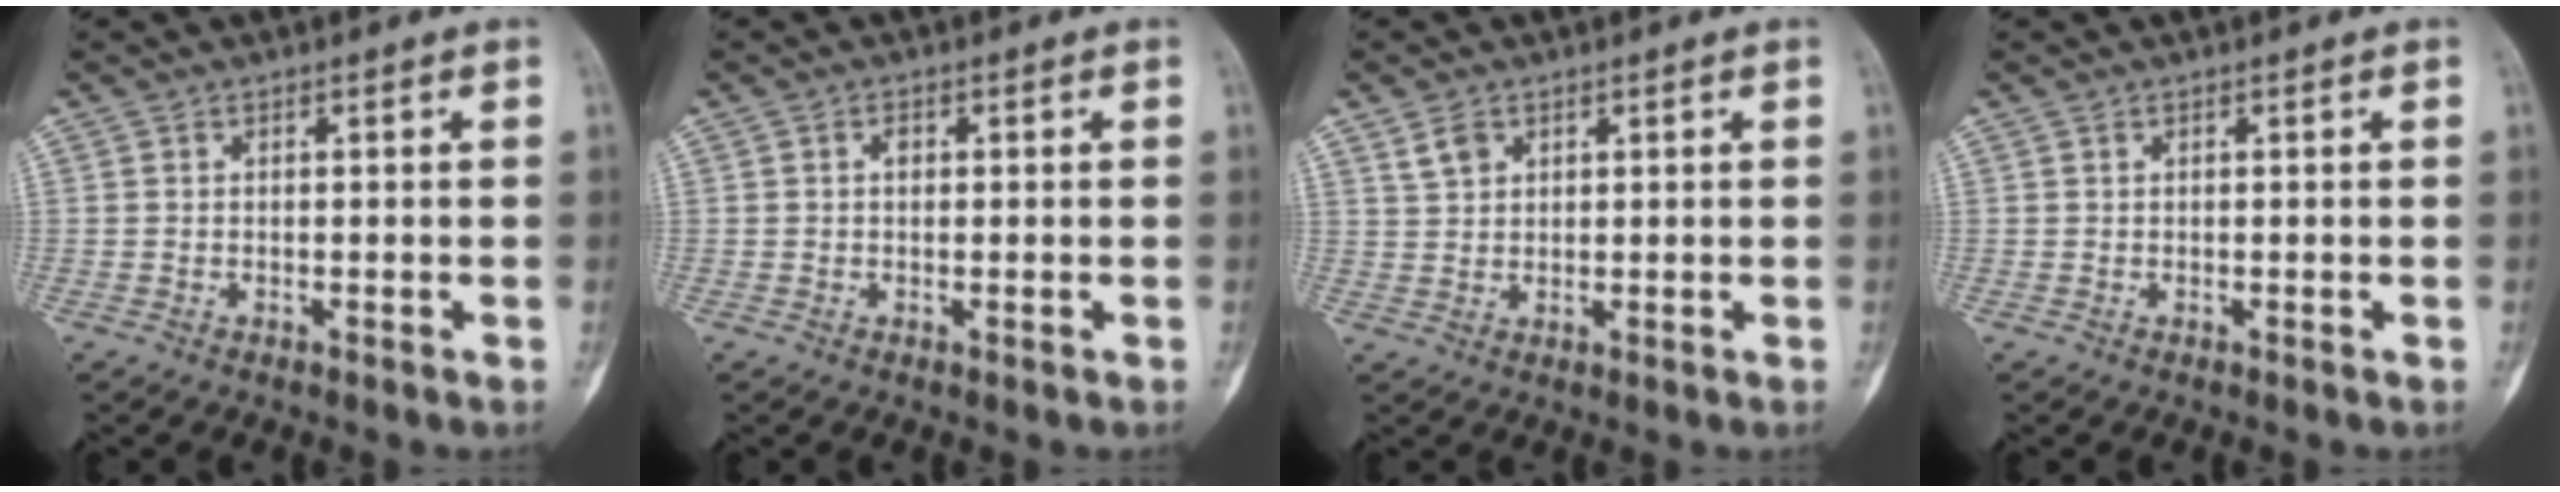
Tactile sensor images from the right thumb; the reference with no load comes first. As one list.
[{"total": 1.2, "force": [0.2, 0.9, 0.8], "torque": [-0.006, 0.003, 0.000]}, {"total": 3.2, "force": [1.9, 2.2, 1.4], "torque": [-0.019, -0.005, 0.042]}, {"total": 0.0}]